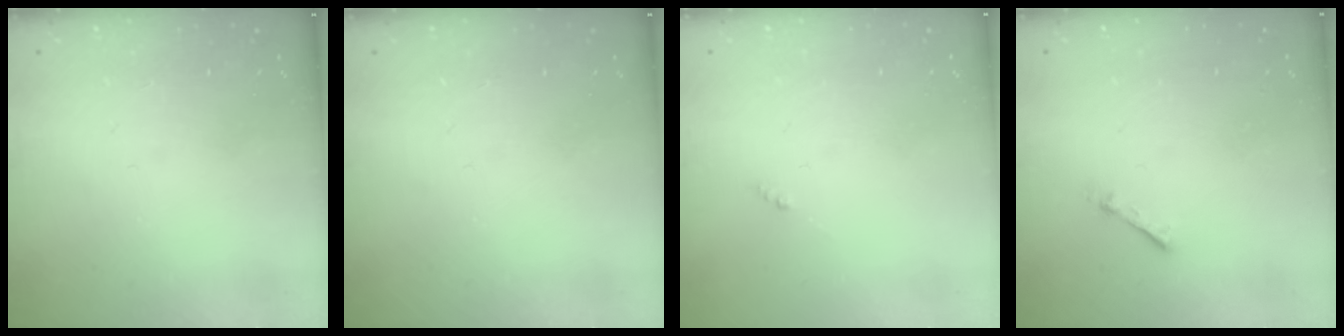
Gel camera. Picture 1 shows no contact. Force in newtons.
{"total": 0.0}
{"total": 0.0}
{"total": 1.7, "press": 1.7, "slide": 0.2}